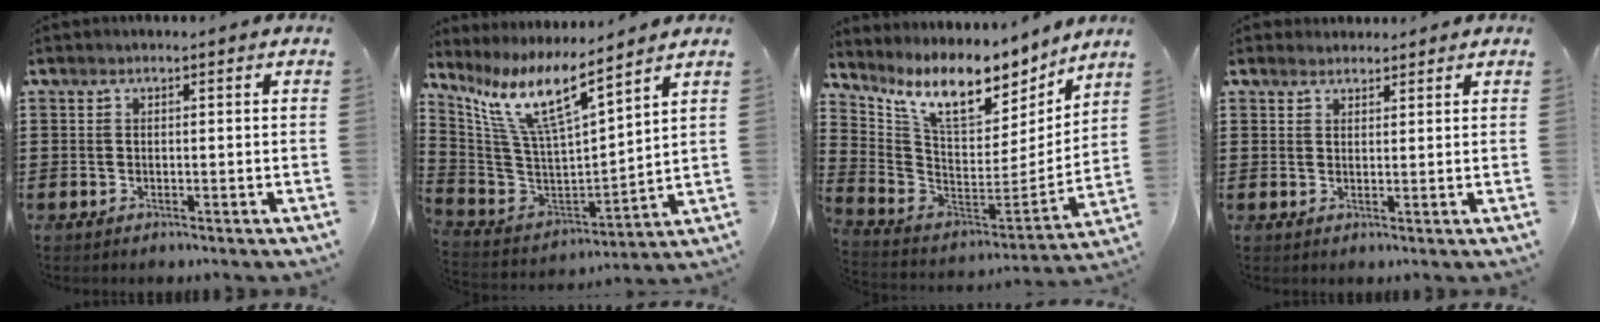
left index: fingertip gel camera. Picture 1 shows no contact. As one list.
[{"total": 11.4, "force": [7.5, 1.7, 8.4], "torque": [-0.199, -0.054, 0.126]}, {"total": 10.5, "force": [7.6, 3.5, 6.3], "torque": [-0.151, -0.050, 0.132]}, {"total": 1.9, "force": [1.7, 0.7, 0.0], "torque": [-0.005, 0.003, 0.035]}]